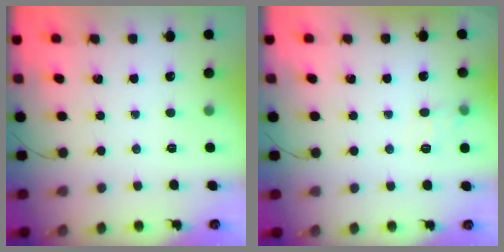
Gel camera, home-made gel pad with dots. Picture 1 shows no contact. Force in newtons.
{"total": 7.0, "press": 6.8, "slide": 1.7}